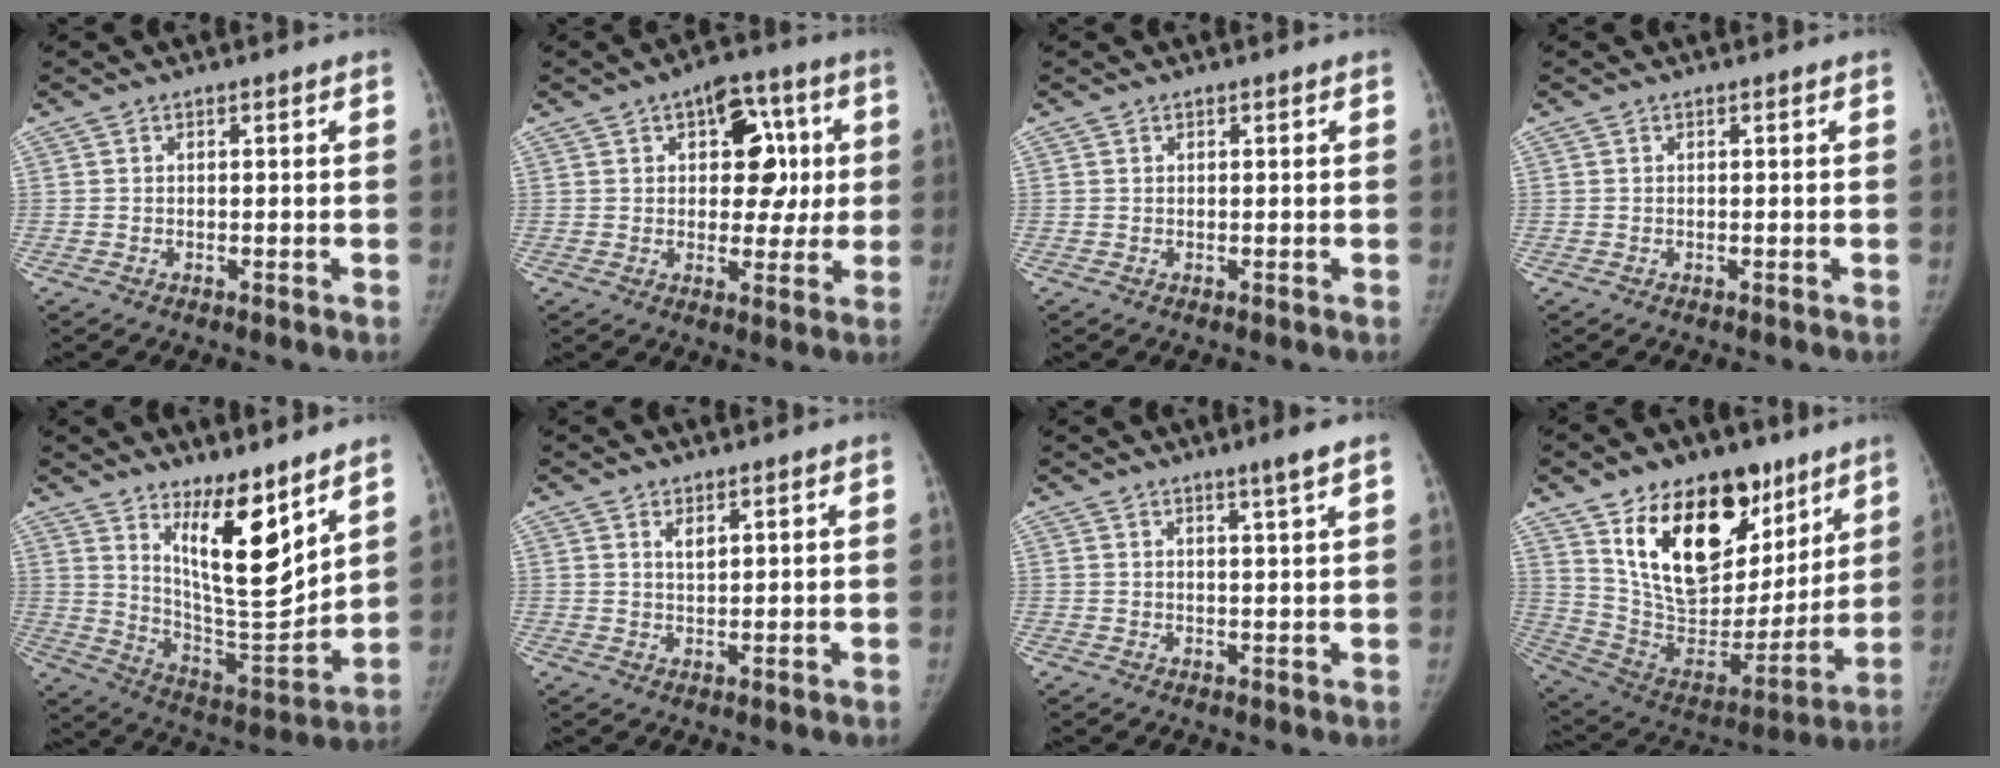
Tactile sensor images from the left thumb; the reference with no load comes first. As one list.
[{"total": 12.3, "force": [3.0, 7.7, 9.0], "torque": [-0.066, 0.010, 0.037]}, {"total": 0.0}, {"total": 0.0}, {"total": 15.9, "force": [9.7, 4.5, 11.8], "torque": [-0.156, -0.088, 0.181]}, {"total": 2.0, "force": [1.3, 0.7, 1.3], "torque": [-0.019, -0.012, 0.027]}, {"total": 3.3, "force": [2.2, -0.4, 2.4], "torque": [-0.039, -0.016, 0.037]}, {"total": 26.3, "force": [14.1, 15.5, 15.8], "torque": [-0.212, -0.044, 0.255]}]